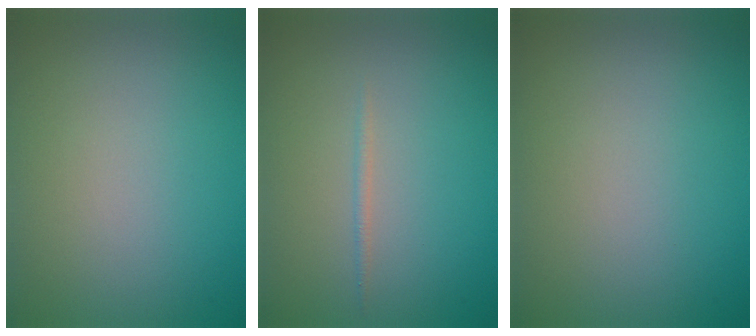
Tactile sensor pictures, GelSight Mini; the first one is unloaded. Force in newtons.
{"total": 0.7, "press": 0.7, "slide": 0.1}
{"total": 0.0}